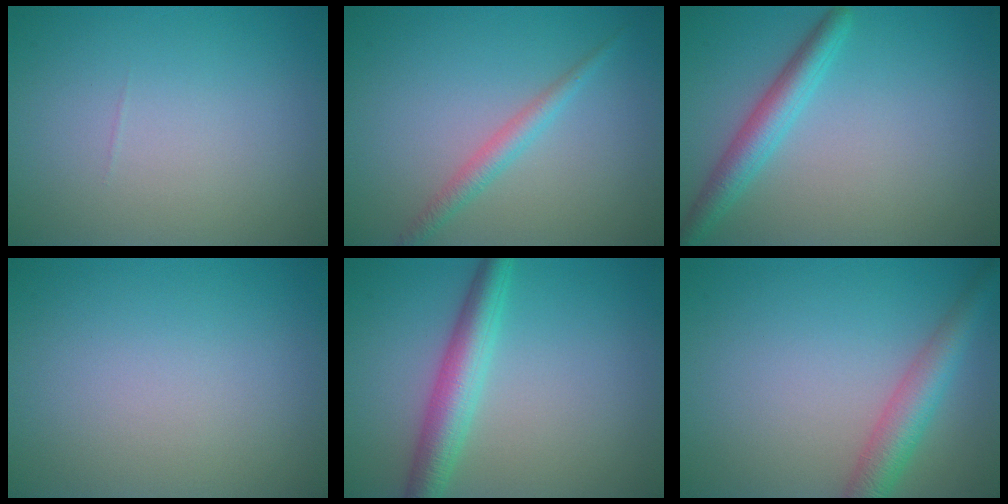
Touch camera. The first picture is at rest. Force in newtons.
{"total": 1.9, "press": 1.9, "slide": 0.1}
{"total": 3.4, "press": 3.4, "slide": 0.1}
{"total": 0.0}
{"total": 4.3, "press": 4.3, "slide": 0.1}
{"total": 4.0, "press": 4.0, "slide": 0.1}